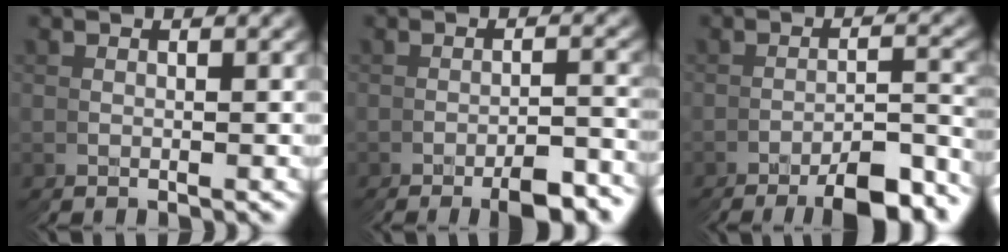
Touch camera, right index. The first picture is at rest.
{"total": 3.8, "force": [-3.6, -0.2, 1.3], "torque": [-0.007, 0.005, -0.058]}
{"total": 6.5, "force": [-6.1, -0.1, 2.5], "torque": [-0.019, 0.000, -0.091]}